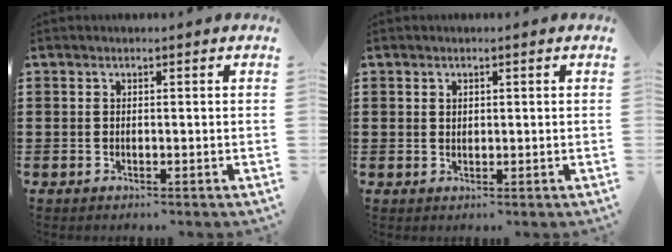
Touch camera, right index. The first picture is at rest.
{"total": 0.8, "force": [0.5, 0.5, 0.3], "torque": [-0.008, 0.003, 0.009]}